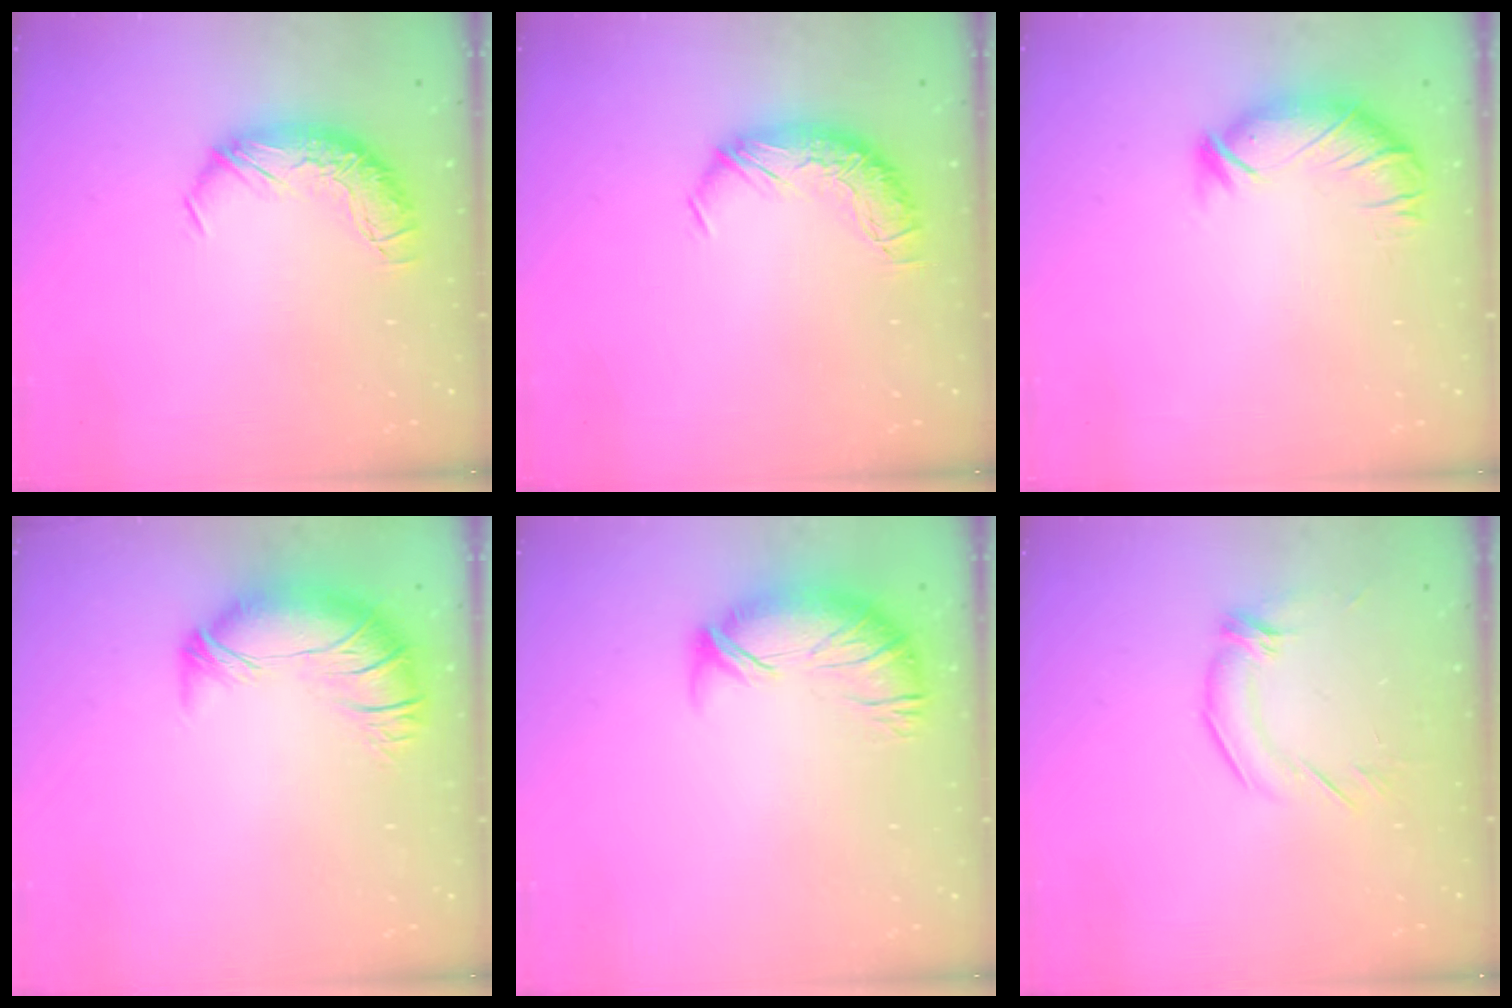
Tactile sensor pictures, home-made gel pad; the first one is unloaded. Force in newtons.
{"total": 0.0}
{"total": 2.8, "press": 2.6, "slide": 0.9}
{"total": 2.8, "press": 0.9, "slide": 2.6}
{"total": 3.9, "press": 3.4, "slide": 2.0}
{"total": 2.2, "press": 1.1, "slide": 1.9}